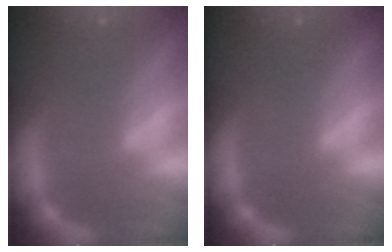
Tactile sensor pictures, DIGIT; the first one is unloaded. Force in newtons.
{"total": 0.9}